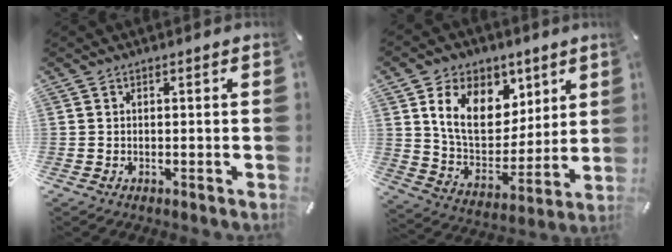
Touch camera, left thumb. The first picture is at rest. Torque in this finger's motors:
{"motor_torque": [1.41, 1.15, 1.75, -1.02, 0.38]}